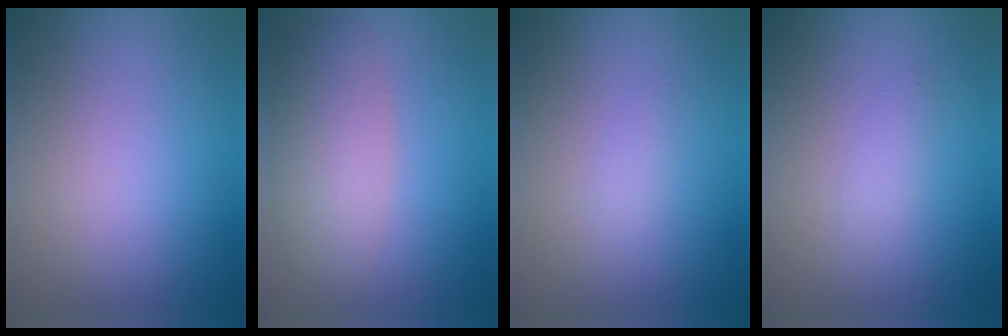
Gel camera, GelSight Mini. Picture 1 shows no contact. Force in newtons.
{"total": 4.6, "press": 4.6, "slide": 0.2}
{"total": 0.8, "press": 0.8, "slide": 0.1}
{"total": 1.0, "press": 1.0, "slide": 0.1}